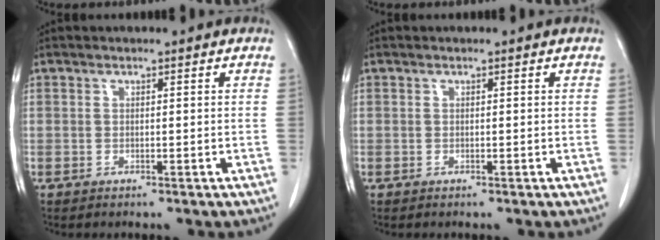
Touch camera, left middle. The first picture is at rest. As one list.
[{"total": 0.0}]